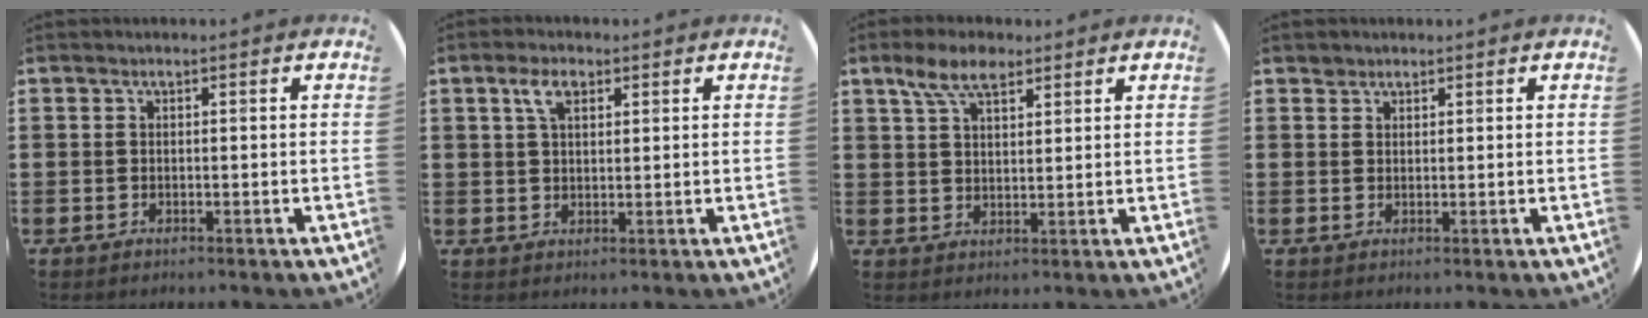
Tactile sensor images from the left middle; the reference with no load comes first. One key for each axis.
{"total": 3.6, "fx": 2.1, "fy": 1.8, "fz": 2.3, "tx": -0.044, "ty": 0.007, "tz": 0.035}
{"total": 5.8, "fx": 4.1, "fy": 2.5, "fz": 3.2, "tx": -0.064, "ty": 0.001, "tz": 0.073}
{"total": 1.1, "fx": 1.0, "fy": 0.5, "fz": -0.1, "tx": 0.002, "ty": 0.003, "tz": 0.020}